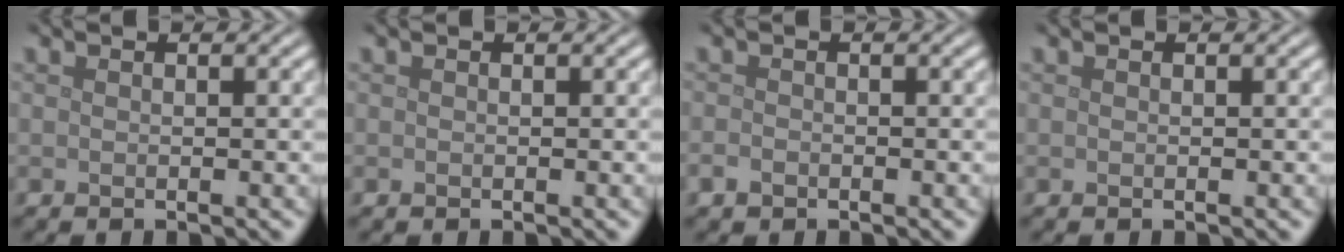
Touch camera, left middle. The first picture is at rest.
{"total": 0.0}
{"total": 0.9, "force": [-0.6, 0.6, 0.4], "torque": [-0.008, -0.001, -0.012]}
{"total": 0.0}